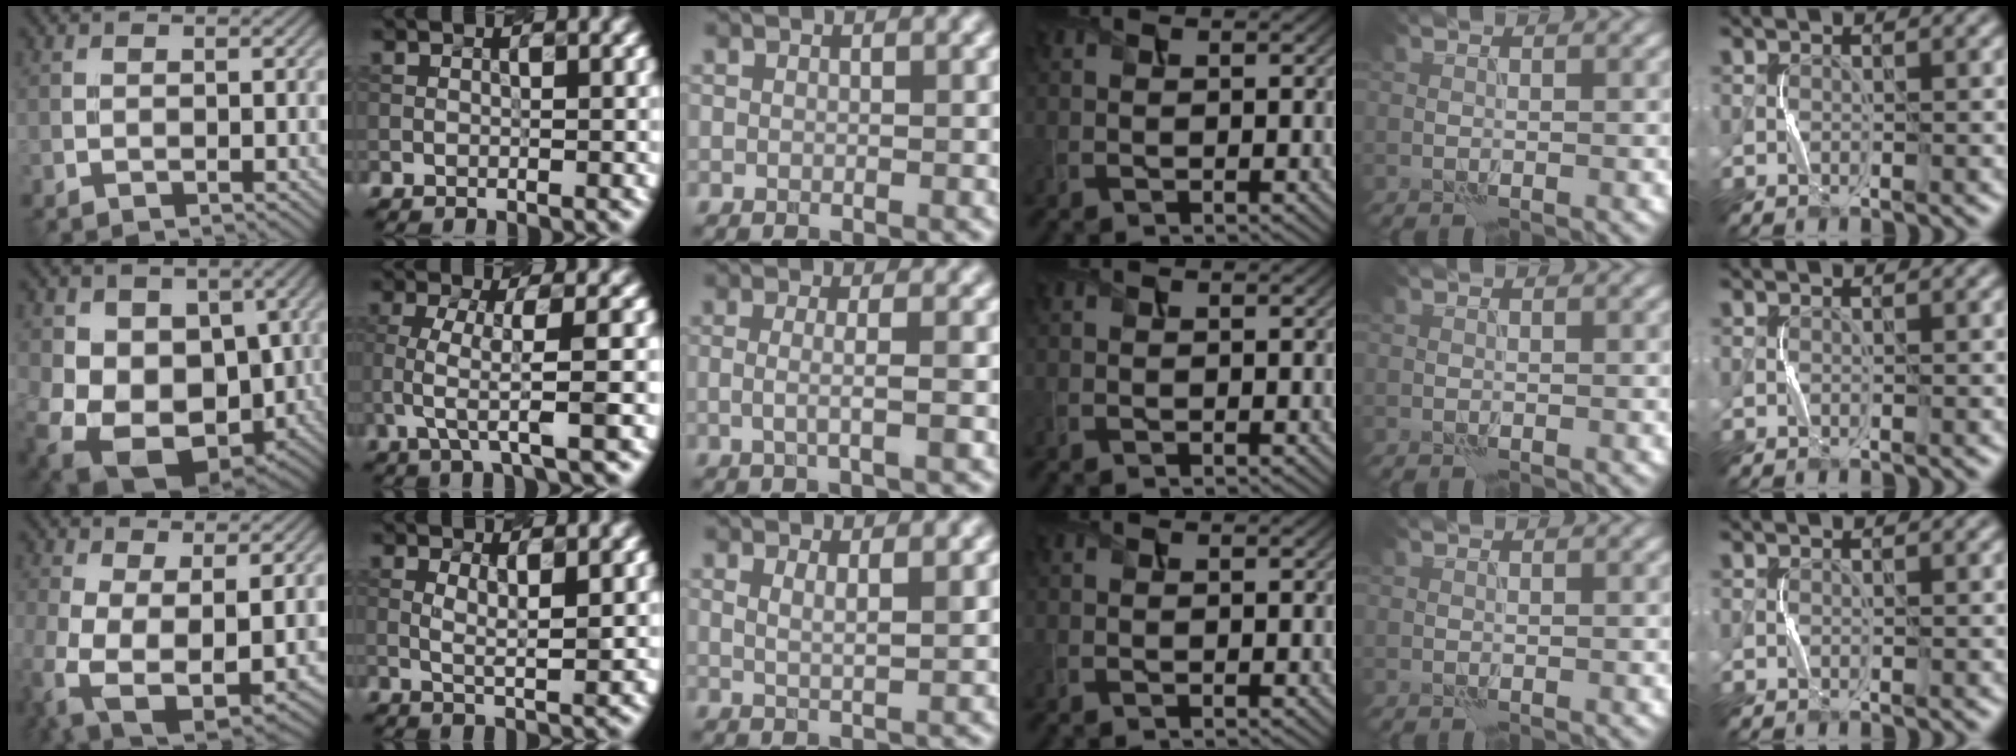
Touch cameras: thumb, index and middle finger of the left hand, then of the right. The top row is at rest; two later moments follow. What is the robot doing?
{"motion": "squeeze", "object": "sponge"}